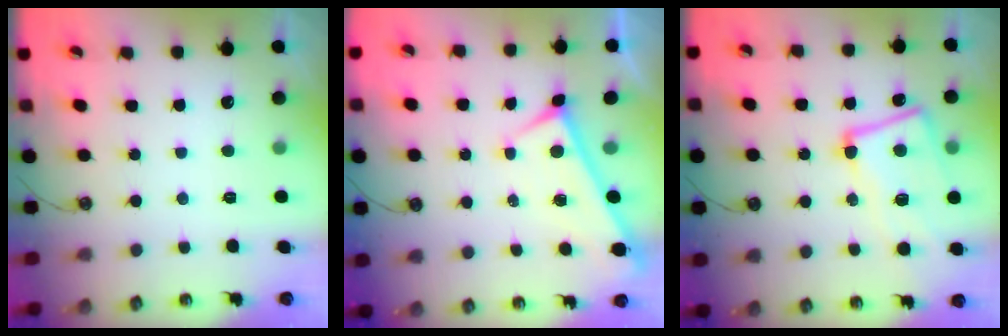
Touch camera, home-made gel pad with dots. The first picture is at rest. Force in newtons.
{"total": 0.0}
{"total": 7.9, "press": 7.7, "slide": 2.0}